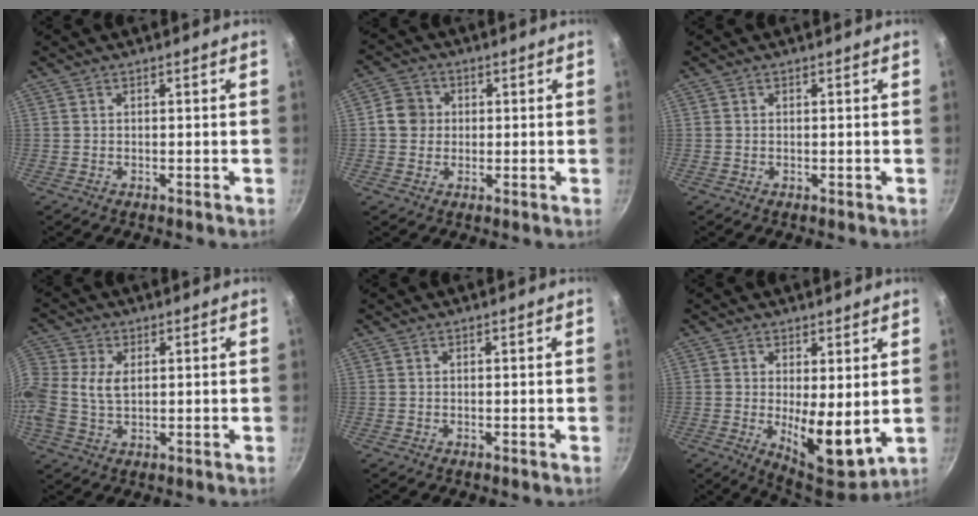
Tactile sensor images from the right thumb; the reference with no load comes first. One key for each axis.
{"total": 5.1, "fx": 0.4, "fy": 4.8, "fz": 1.8, "tx": -0.005, "ty": 0.007, "tz": -0.006}
{"total": 0.0}
{"total": 8.2, "fx": 0.9, "fy": 5.7, "fz": 5.8, "tx": -0.133, "ty": 0.012, "tz": 0.008}
{"total": 0.0}
{"total": 10.2, "fx": 0.4, "fy": 4.1, "fz": 9.3, "tx": -0.121, "ty": -0.035, "tz": 0.015}